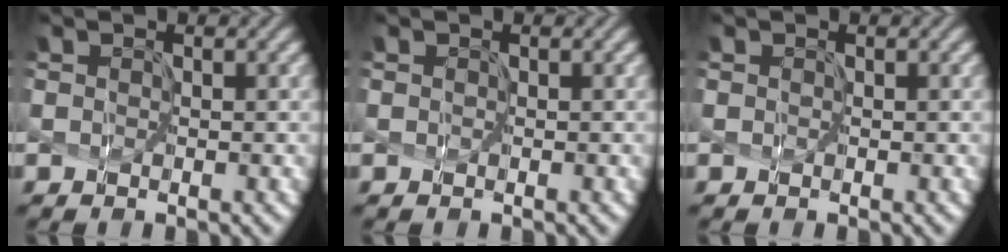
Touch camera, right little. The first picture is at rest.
{"total": 0.0}
{"total": 0.0}